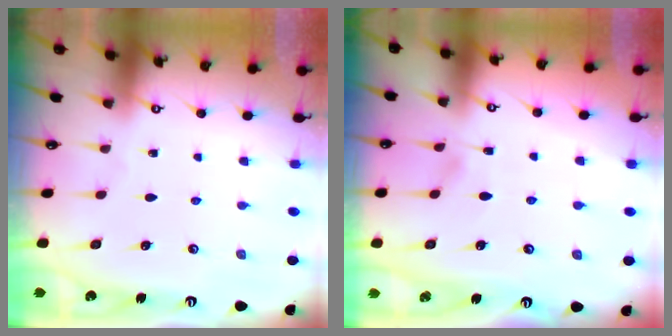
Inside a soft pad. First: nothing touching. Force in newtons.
{"total": 4.1, "press": 4.1, "slide": 0.3}